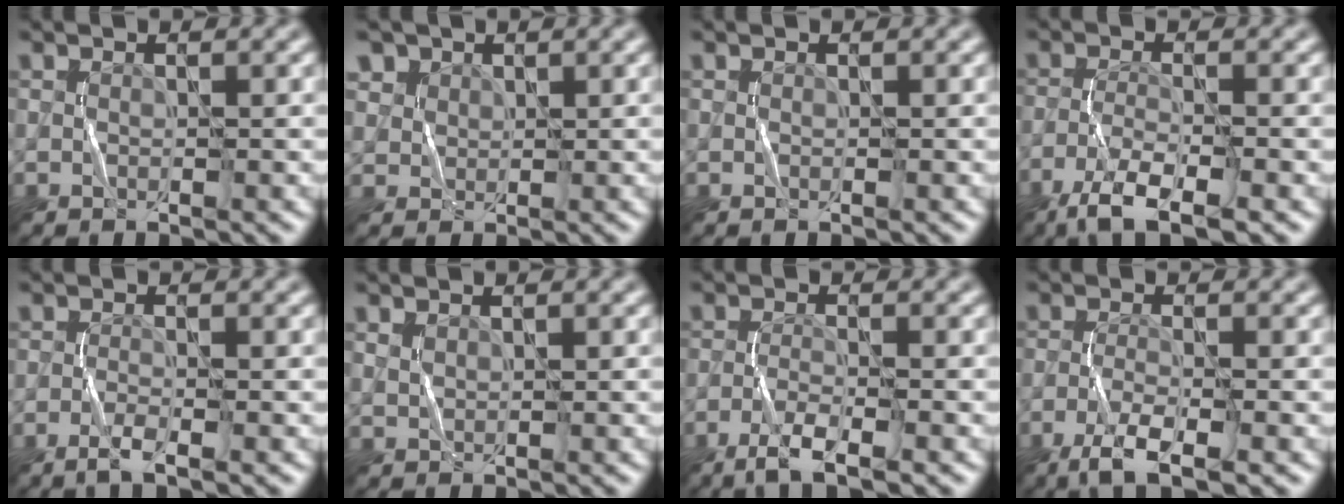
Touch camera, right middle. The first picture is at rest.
{"total": 2.8, "force": [1.6, 2.2, 0.7], "torque": [-0.027, -0.004, 0.048]}
{"total": 0.0}
{"total": 5.2, "force": [-3.5, 1.0, 3.6], "torque": [-0.069, -0.006, -0.071]}
{"total": 1.8, "force": [-1.2, 0.2, 1.3], "torque": [-0.028, 0.002, -0.027]}
{"total": 0.8, "force": [0.5, 0.5, 0.4], "torque": [-0.014, 0.000, 0.015]}
{"total": 3.4, "force": [-2.3, 0.5, 2.4], "torque": [-0.050, 0.000, -0.052]}
{"total": 4.1, "force": [-2.6, 0.7, 3.1], "torque": [-0.062, -0.003, -0.055]}